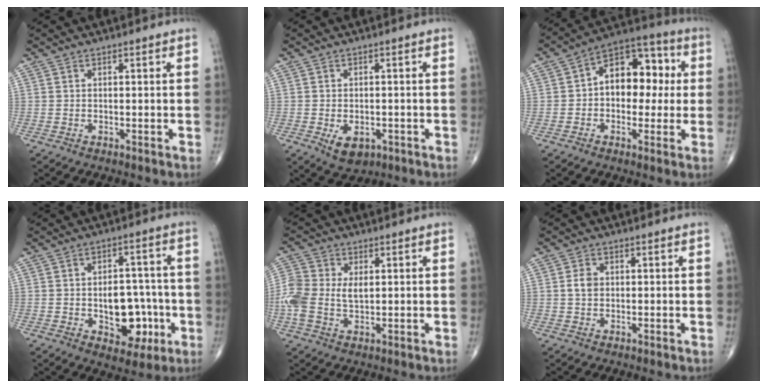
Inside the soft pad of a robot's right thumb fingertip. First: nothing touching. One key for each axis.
{"total": 5.2, "fx": -1.8, "fy": 3.4, "fz": 3.5, "tx": -0.047, "ty": 0.004, "tz": -0.016}
{"total": 13.5, "fx": 1.2, "fy": 8.9, "fz": 10.1, "tx": -0.103, "ty": 0.033, "tz": 0.004}
{"total": 11.4, "fx": -2.7, "fy": 7.3, "fz": 8.4, "tx": -0.076, "ty": 0.026, "tz": -0.028}
{"total": 9.4, "fx": 0.4, "fy": 6.0, "fz": 7.2, "tx": -0.166, "ty": 0.013, "tz": 0.007}
{"total": 2.7, "fx": 0.2, "fy": 2.0, "fz": 1.8, "tx": -0.029, "ty": 0.005, "tz": 0.002}